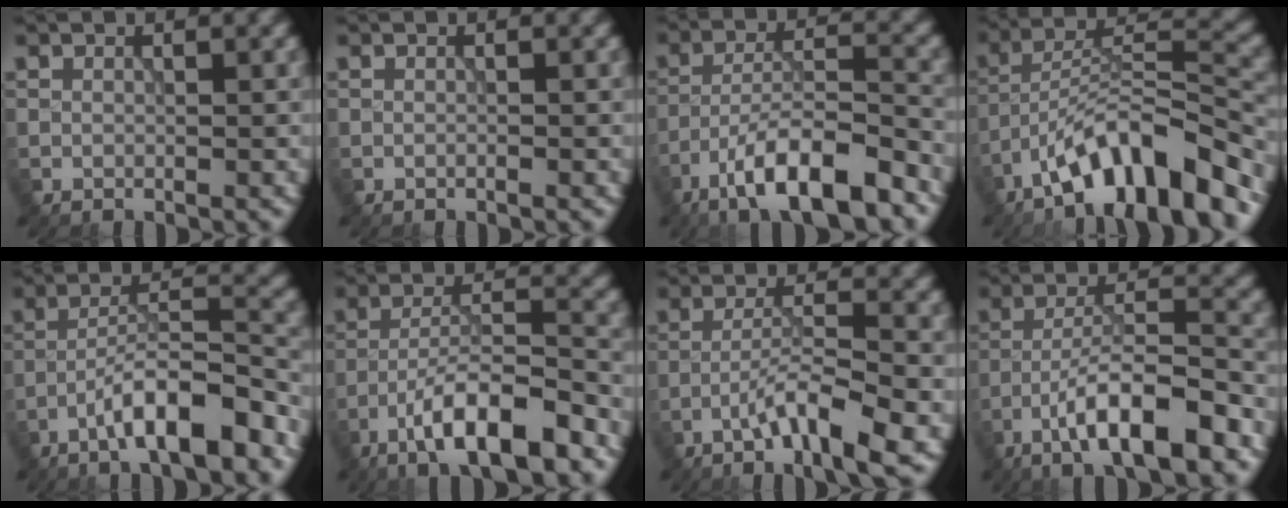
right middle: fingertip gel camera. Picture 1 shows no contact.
{"total": 0.0}
{"total": 10.9, "force": [-7.2, 3.1, 7.6], "torque": [-0.123, 0.008, -0.130]}
{"total": 11.3, "force": [-7.6, 3.1, 7.7], "torque": [-0.121, 0.017, -0.139]}
{"total": 8.1, "force": [-4.8, 1.6, 6.3], "torque": [-0.100, 0.019, -0.081]}
{"total": 10.0, "force": [-6.3, 2.7, 7.3], "torque": [-0.116, 0.011, -0.111]}
{"total": 5.9, "force": [-3.1, 0.9, 4.9], "torque": [-0.083, 0.009, -0.058]}
{"total": 9.8, "force": [-5.6, 2.3, 7.7], "torque": [-0.122, 0.015, -0.097]}